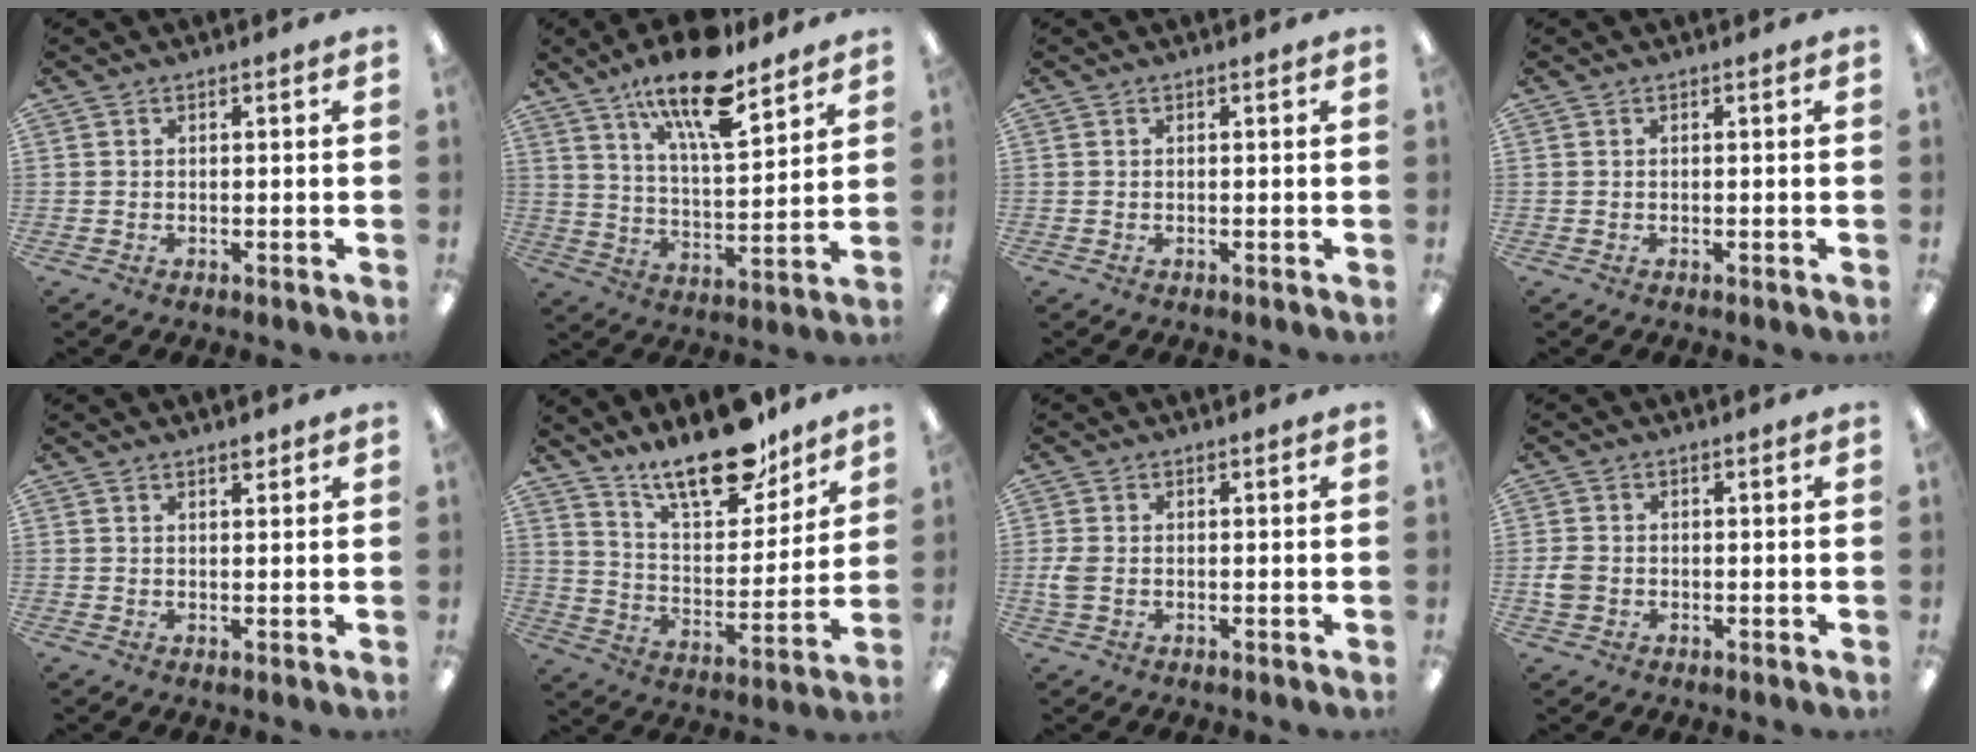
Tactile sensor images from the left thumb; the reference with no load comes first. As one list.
[{"total": 17.3, "force": [12.2, 5.5, 10.9], "torque": [-0.183, -0.064, 0.201]}, {"total": 0.0}, {"total": 0.0}, {"total": 1.5, "force": [1.3, 0.4, 0.6], "torque": [-0.006, -0.005, 0.022]}, {"total": 18.3, "force": [14.6, 6.3, 9.0], "torque": [-0.154, -0.092, 0.253]}, {"total": 3.2, "force": [-0.2, 2.0, 2.5], "torque": [-0.057, 0.001, -0.007]}, {"total": 3.0, "force": [-0.6, 2.4, 1.7], "torque": [-0.027, 0.006, -0.010]}]